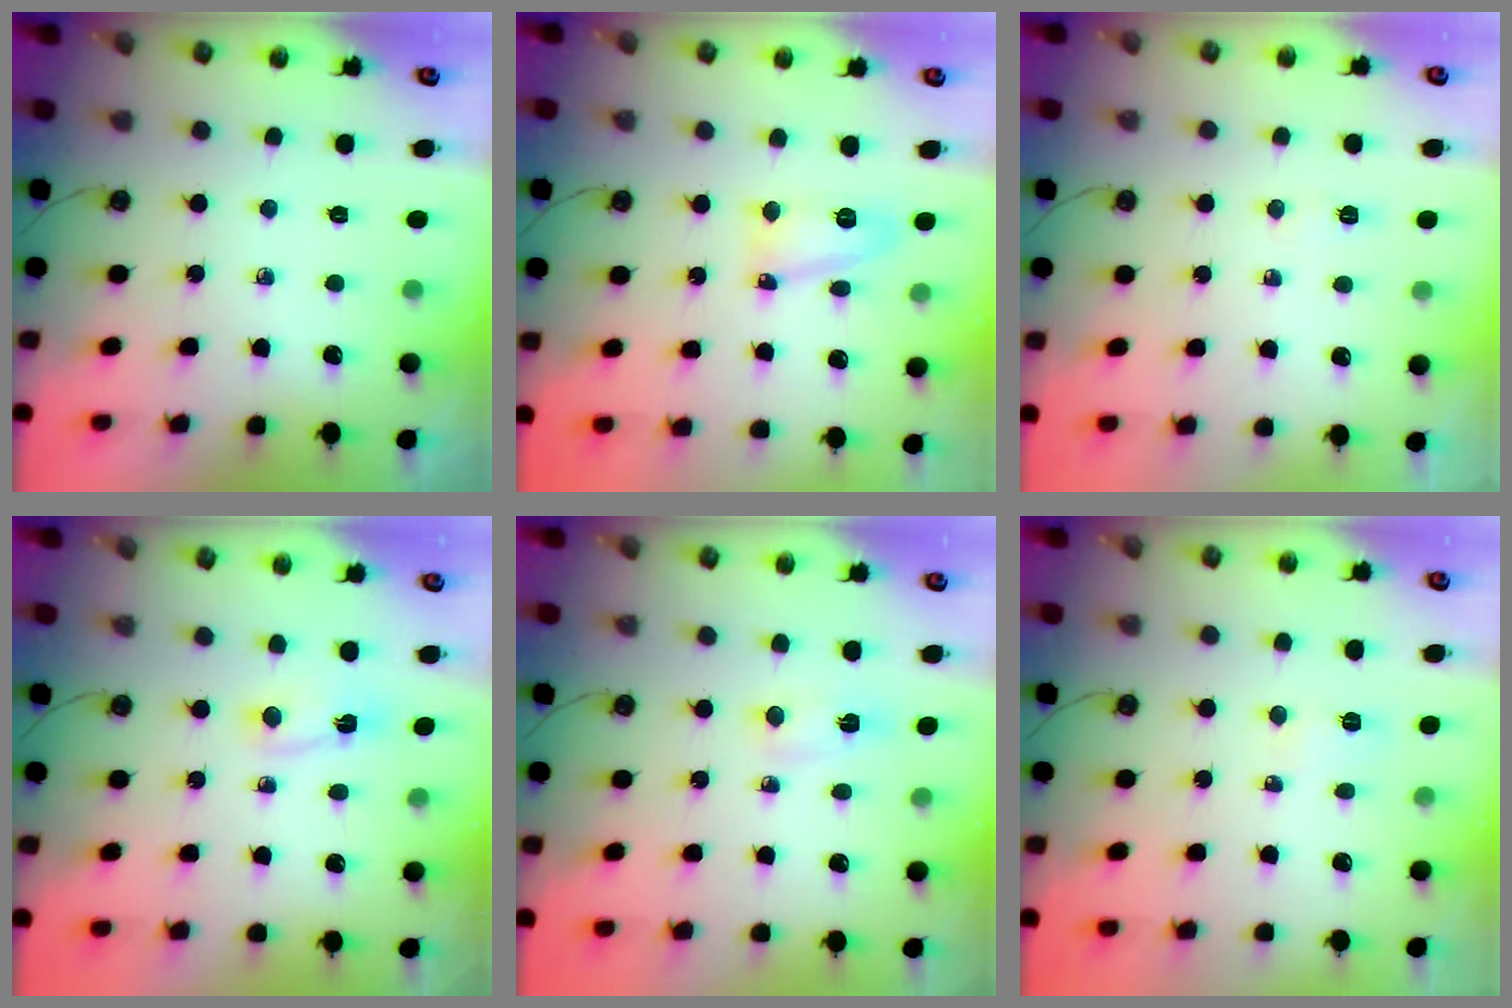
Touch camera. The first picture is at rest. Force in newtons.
{"total": 10.6, "press": 10.6, "slide": 0.7}
{"total": 4.1, "press": 4.0, "slide": 1.1}
{"total": 2.4, "press": 2.3, "slide": 0.4}
{"total": 2.9, "press": 1.6, "slide": 2.4}
{"total": 3.0, "press": 2.9, "slide": 0.8}